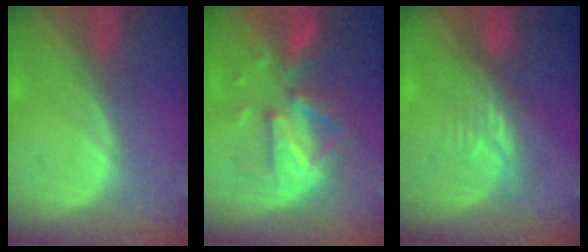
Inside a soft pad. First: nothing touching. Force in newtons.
{"total": 9.4, "press": 9.0, "slide": 2.5}
{"total": 3.8, "press": 3.7, "slide": 0.5}